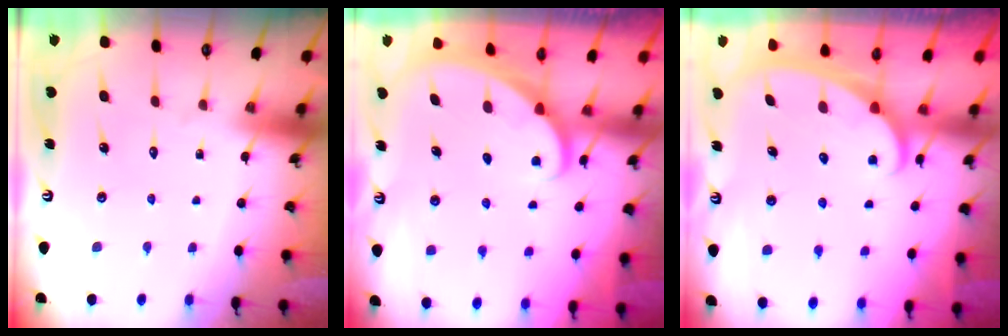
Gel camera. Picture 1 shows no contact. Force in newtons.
{"total": 2.3, "press": 2.3, "slide": 0.3}
{"total": 2.3, "press": 2.3, "slide": 0.3}